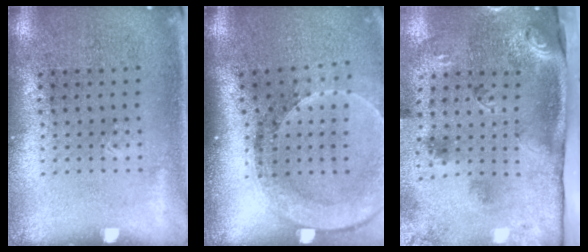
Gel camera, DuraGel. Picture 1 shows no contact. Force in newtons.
{"total": 2.6, "press": 2.0, "slide": 1.7}
{"total": 3.3, "press": 2.0, "slide": 2.6}